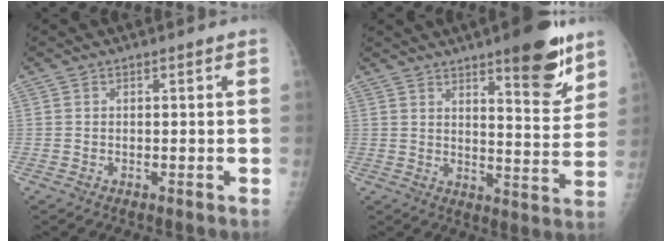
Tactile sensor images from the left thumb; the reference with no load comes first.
{"total": 12.8, "force": [8.2, 3.4, 9.2], "torque": [-0.096, -0.055, 0.116]}